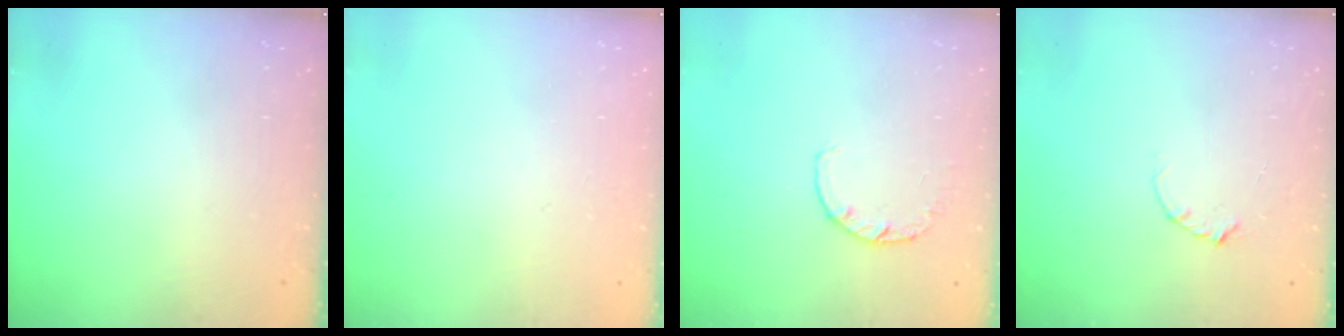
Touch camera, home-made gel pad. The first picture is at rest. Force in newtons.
{"total": 2.6, "press": 2.6, "slide": 0.2}
{"total": 2.8, "press": 2.7, "slide": 0.5}
{"total": 2.9, "press": 2.9, "slide": 0.3}